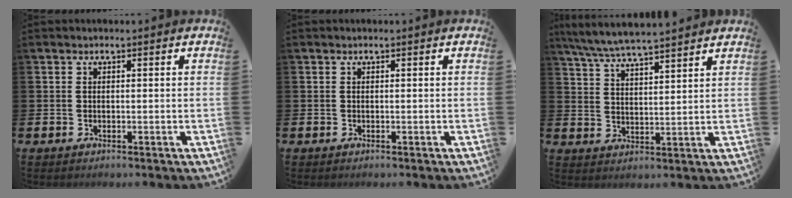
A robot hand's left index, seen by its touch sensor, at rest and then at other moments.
{"total": 0.0}
{"total": 6.4, "force": [6.1, 0.2, 1.8], "torque": [-0.059, -0.029, 0.110]}